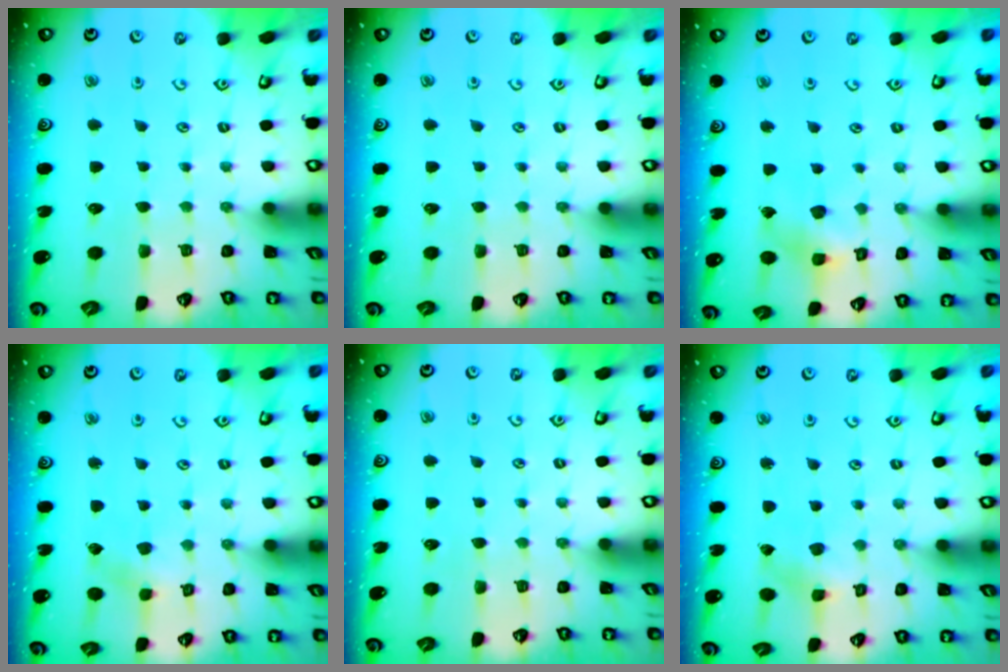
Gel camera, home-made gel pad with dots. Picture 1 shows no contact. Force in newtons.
{"total": 0.0}
{"total": 9.6, "press": 9.5, "slide": 1.3}
{"total": 2.4, "press": 2.4, "slide": 0.2}
{"total": 0.0}
{"total": 1.4, "press": 1.4, "slide": 0.2}